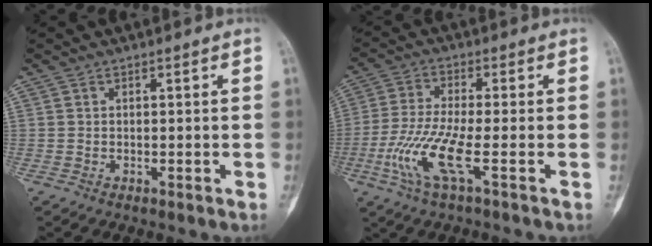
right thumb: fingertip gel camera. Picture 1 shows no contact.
{"total": 9.8, "force": [-3.3, 1.3, 9.1], "torque": [-0.221, 0.000, -0.073]}